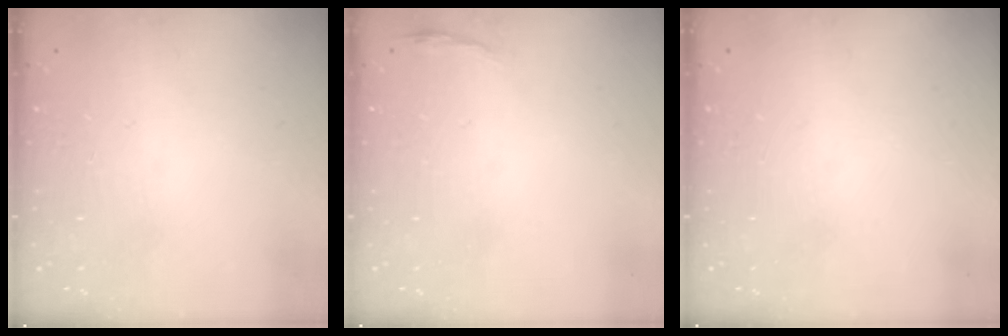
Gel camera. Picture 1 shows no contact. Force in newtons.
{"total": 2.8, "press": 2.8, "slide": 0.6}
{"total": 0.0}